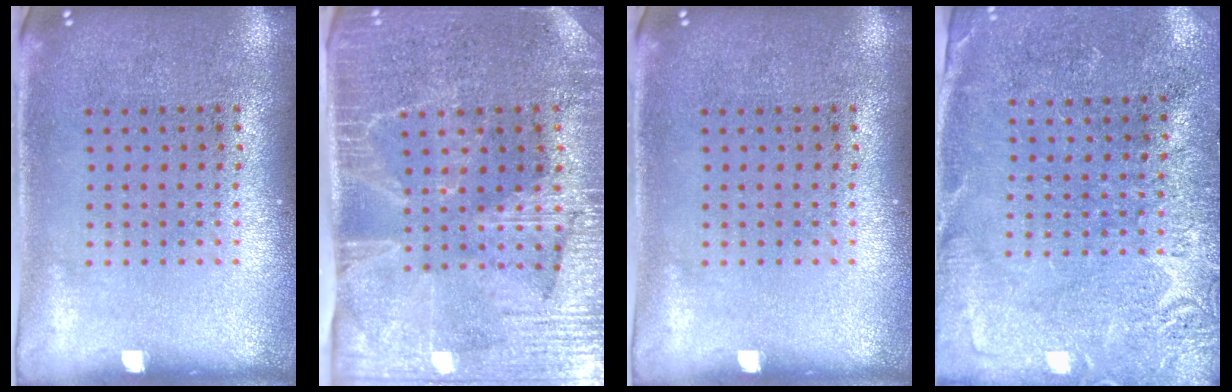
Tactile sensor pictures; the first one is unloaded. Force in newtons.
{"total": 4.0, "press": 3.5, "slide": 2.0}
{"total": 0.0}
{"total": 2.7, "press": 2.6, "slide": 0.6}